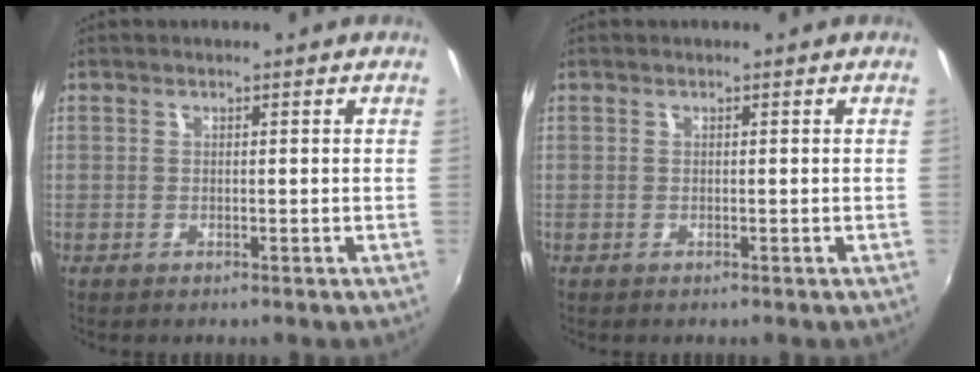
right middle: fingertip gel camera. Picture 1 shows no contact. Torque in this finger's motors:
{"motor_torque": [0.28, -0.12, 0.04, 0.01]}